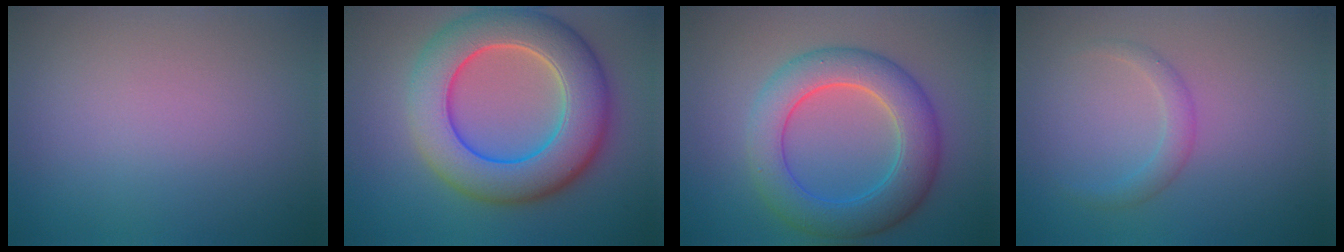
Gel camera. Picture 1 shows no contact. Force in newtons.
{"total": 10.2, "press": 10.2, "slide": 0.8}
{"total": 6.9, "press": 6.9, "slide": 0.2}
{"total": 1.5, "press": 1.5, "slide": 0.1}